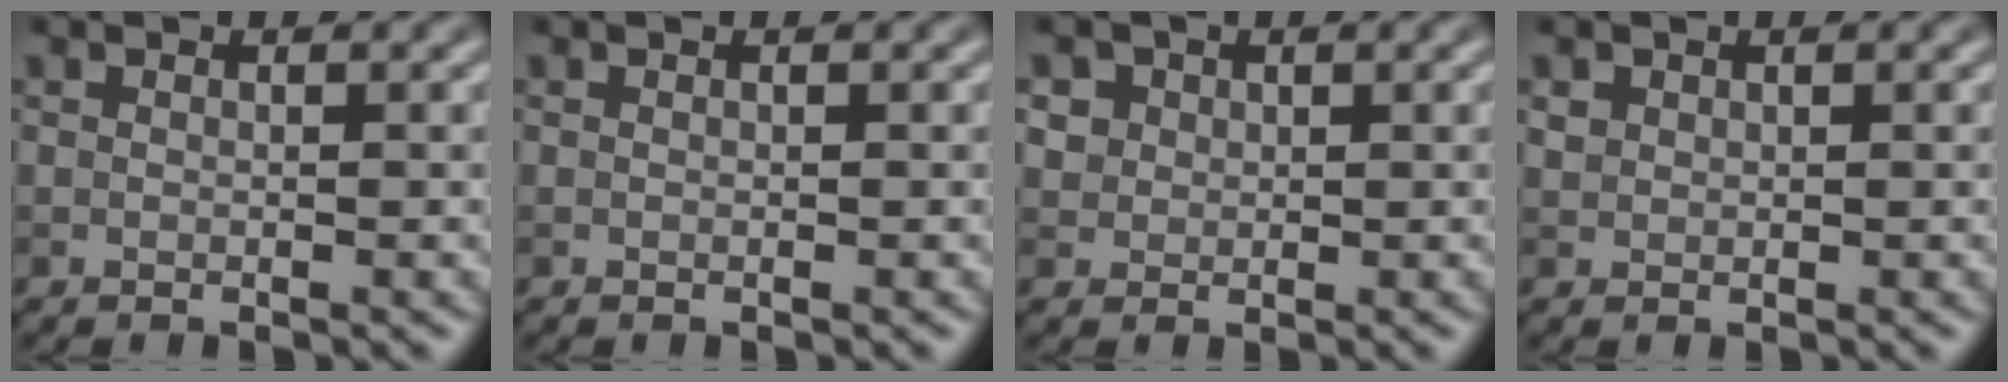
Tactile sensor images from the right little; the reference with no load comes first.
{"total": 0.0}
{"total": 2.8, "force": [1.2, 2.3, 1.0], "torque": [-0.021, 0.005, 0.028]}
{"total": 0.8, "force": [0.4, 0.7, 0.1], "torque": [0.000, -0.002, 0.010]}